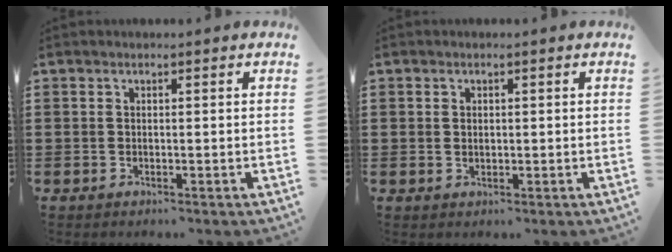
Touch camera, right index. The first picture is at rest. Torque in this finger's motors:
{"motor_torque": [-0.67, 0.79, -0.06, -0.01]}